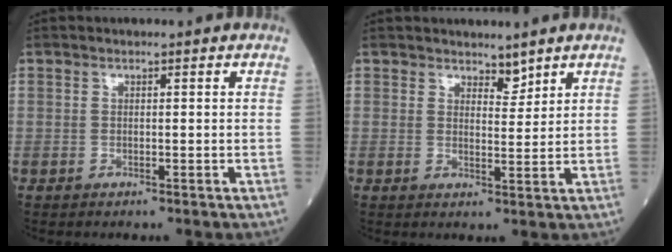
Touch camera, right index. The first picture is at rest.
{"total": 2.2, "force": [2.1, 0.6, 0.4], "torque": [-0.003, -0.003, 0.036]}